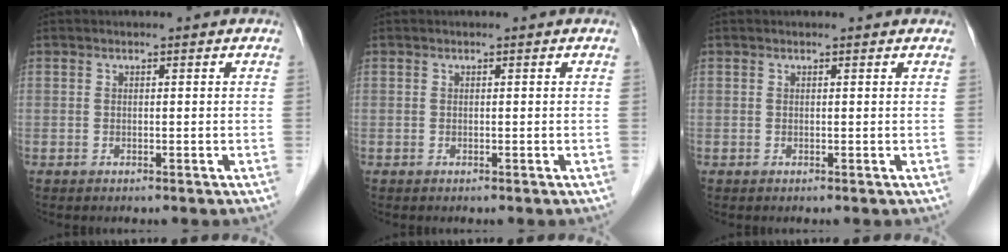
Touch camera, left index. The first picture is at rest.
{"total": 0.0}
{"total": 0.9, "force": [0.9, 0.2, 0.1], "torque": [-0.009, 0.007, 0.010]}